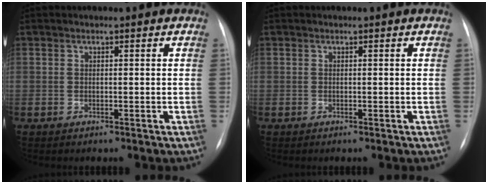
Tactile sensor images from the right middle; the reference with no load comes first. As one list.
[{"total": 0.0}]